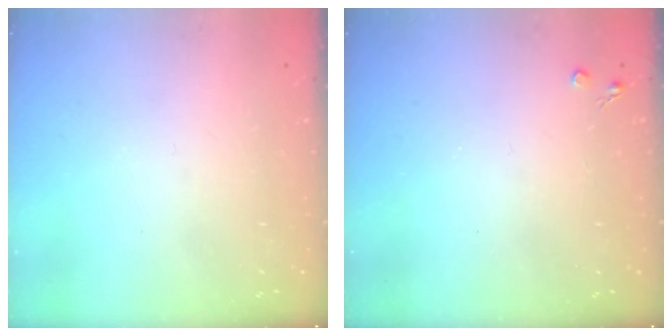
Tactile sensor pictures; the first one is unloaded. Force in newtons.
{"total": 2.6, "press": 2.5, "slide": 0.4}